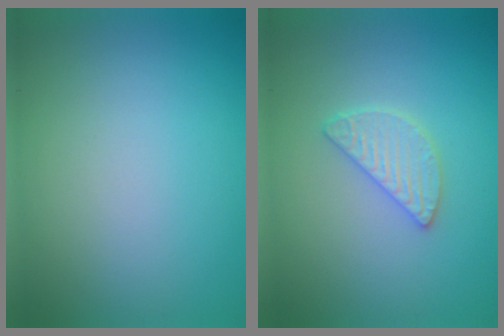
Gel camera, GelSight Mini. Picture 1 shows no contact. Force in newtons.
{"total": 2.4, "press": 2.3, "slide": 0.3}